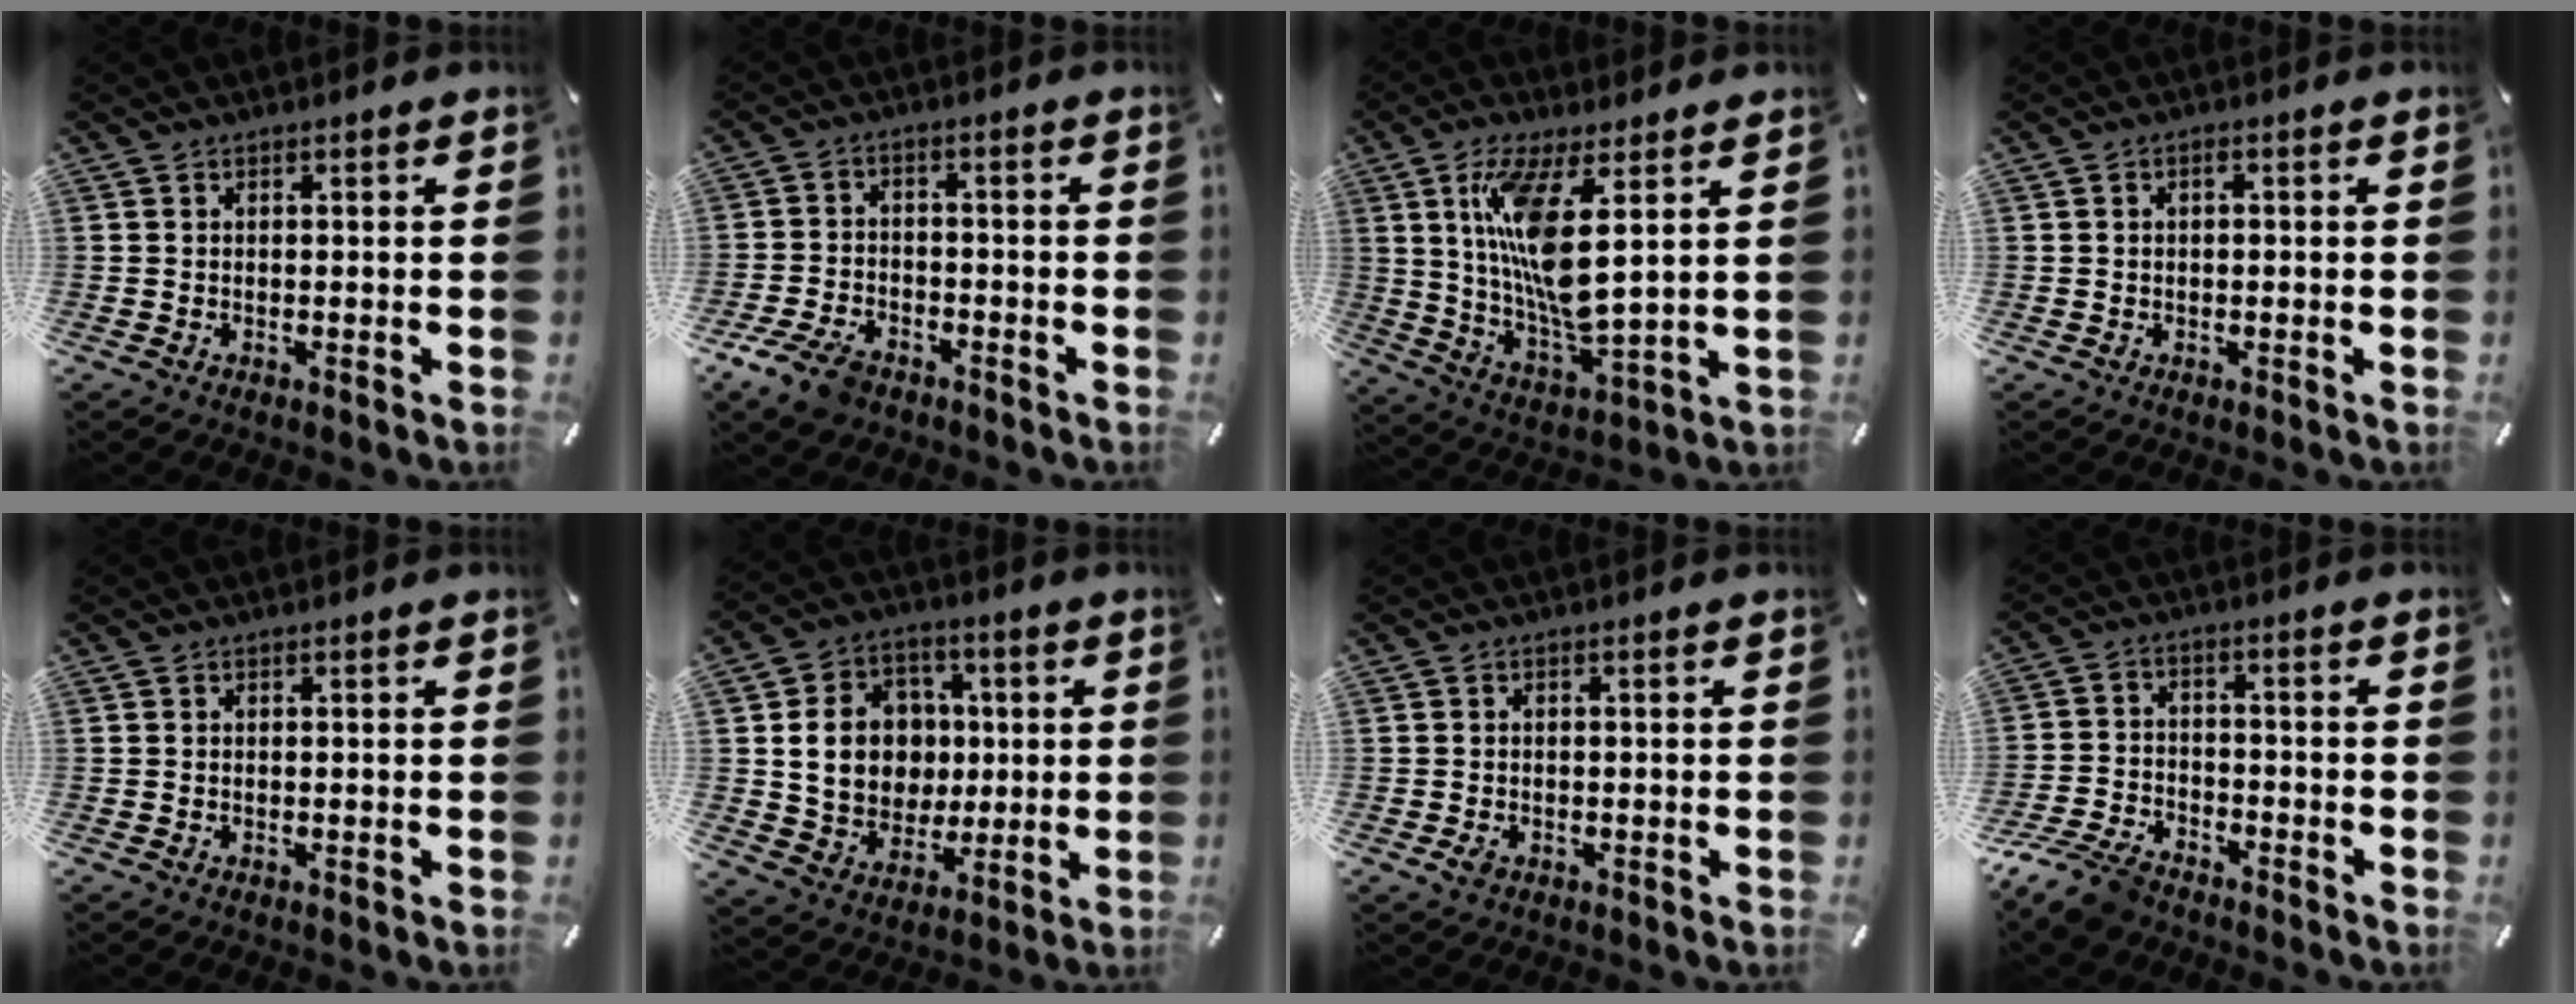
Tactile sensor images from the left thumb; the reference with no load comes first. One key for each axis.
{"total": 7.3, "fx": -4.8, "fy": 4.2, "fz": 3.6, "tx": -0.081, "ty": 0.021, "tz": -0.092}
{"total": 15.0, "fx": 5.2, "fy": 4.2, "fz": 13.4, "tx": -0.274, "ty": -0.030, "tz": 0.084}
{"total": 1.0, "fx": 0.0, "fy": 0.5, "fz": 0.8, "tx": -0.016, "ty": 0.004, "tz": -0.001}
{"total": 0.0}
{"total": 13.9, "fx": 1.4, "fy": 12.4, "fz": 6.2, "tx": -0.111, "ty": 0.009, "tz": 0.035}
{"total": 1.7, "fx": -0.8, "fy": 1.1, "fz": 1.0, "tx": -0.025, "ty": -0.002, "tz": -0.015}
{"total": 8.5, "fx": -7.2, "fy": 3.2, "fz": 3.2, "tx": -0.074, "ty": 0.029, "tz": -0.140}